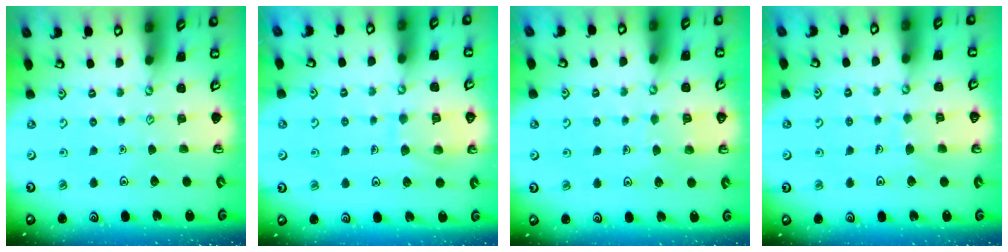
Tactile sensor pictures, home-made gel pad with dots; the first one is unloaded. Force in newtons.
{"total": 8.6, "press": 8.6, "slide": 0.8}
{"total": 4.2, "press": 4.2, "slide": 0.3}
{"total": 5.6, "press": 5.6, "slide": 0.2}